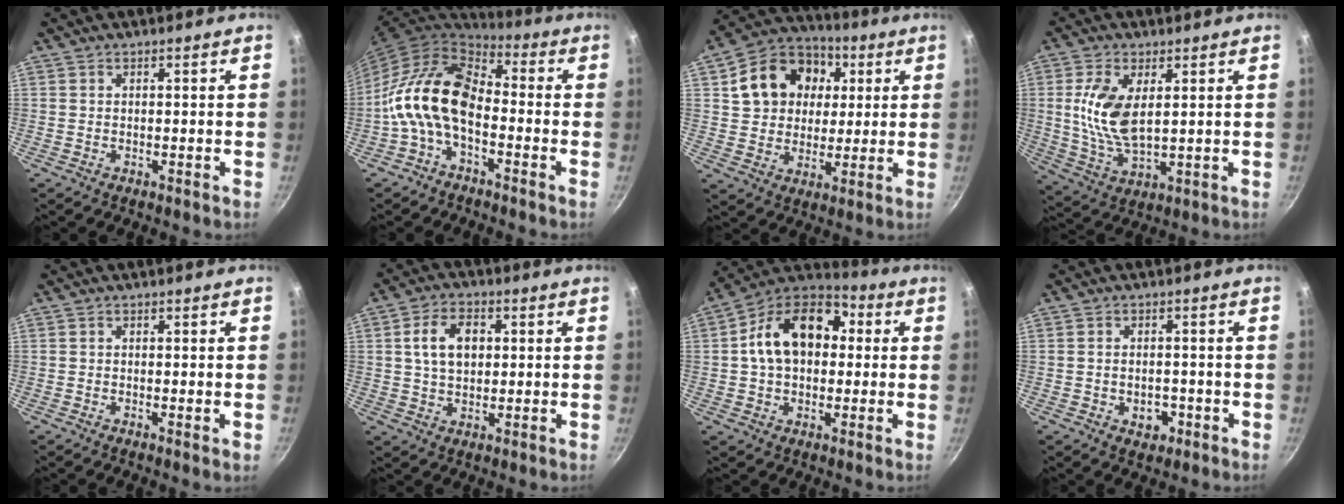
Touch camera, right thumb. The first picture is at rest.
{"total": 14.6, "force": [-3.5, 9.0, 10.9], "torque": [-0.190, 0.050, -0.087]}
{"total": 16.5, "force": [4.4, 13.4, 8.6], "torque": [-0.129, 0.017, 0.068]}
{"total": 11.0, "force": [2.2, 5.5, 9.2], "torque": [-0.182, -0.015, 0.050]}
{"total": 0.7, "force": [-0.1, 0.0, 0.7], "torque": [-0.014, -0.002, -0.003]}
{"total": 8.9, "force": [1.7, 6.0, 6.3], "torque": [-0.094, 0.006, 0.027]}
{"total": 18.0, "force": [2.4, 12.6, 12.6], "torque": [-0.185, 0.037, 0.019]}
{"total": 4.0, "force": [-1.4, 2.8, 2.4], "torque": [-0.028, 0.010, -0.014]}